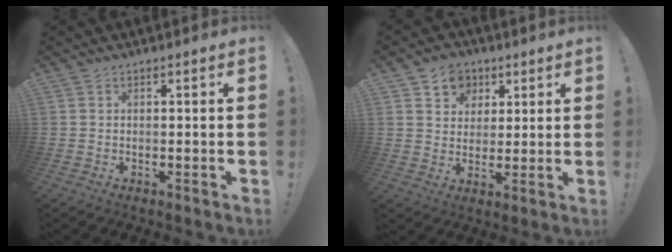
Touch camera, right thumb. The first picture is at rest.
{"total": 8.1, "force": [3.8, 7.1, 1.3], "torque": [-0.010, -0.031, 0.073]}